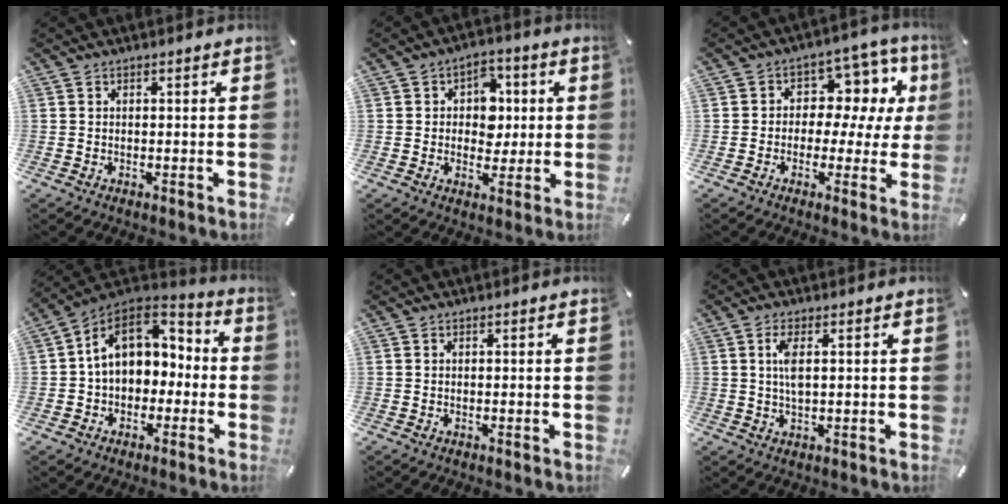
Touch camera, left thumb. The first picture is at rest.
{"total": 7.8, "force": [0.8, 6.8, 3.7], "torque": [-0.041, 0.003, 0.008]}
{"total": 10.3, "force": [1.8, 7.8, 6.5], "torque": [-0.086, -0.013, 0.030]}
{"total": 12.1, "force": [1.7, 9.8, 7.0], "torque": [-0.127, 0.005, 0.033]}
{"total": 0.0}
{"total": 4.0, "force": [0.8, 1.2, 3.7], "torque": [-0.084, 0.002, 0.009]}